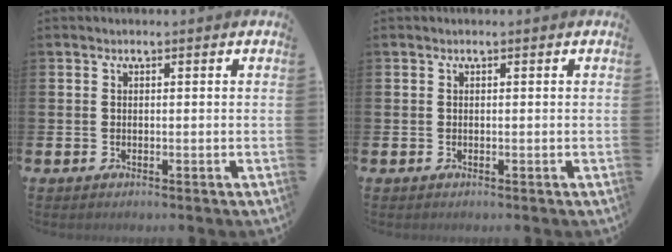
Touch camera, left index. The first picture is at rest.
{"total": 0.0}